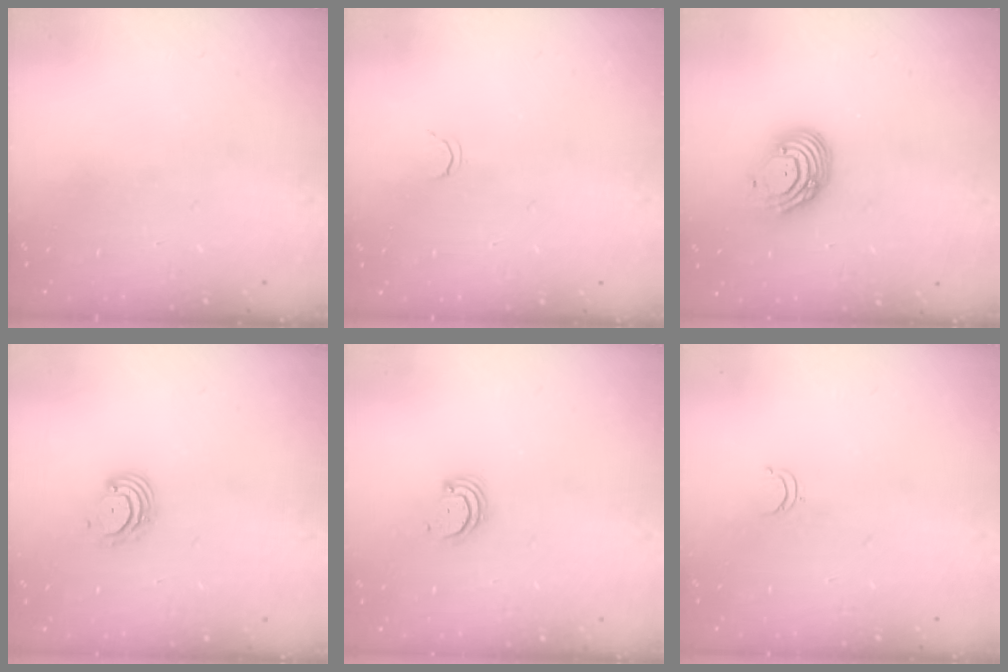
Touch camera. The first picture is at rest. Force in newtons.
{"total": 2.1, "press": 2.1, "slide": 0.4}
{"total": 8.9, "press": 8.8, "slide": 0.8}
{"total": 3.7, "press": 3.7, "slide": 0.4}
{"total": 2.5, "press": 2.5, "slide": 0.3}
{"total": 3.5, "press": 3.4, "slide": 0.4}